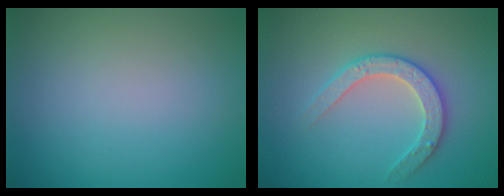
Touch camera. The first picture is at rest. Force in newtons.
{"total": 2.8, "press": 2.7, "slide": 0.6}